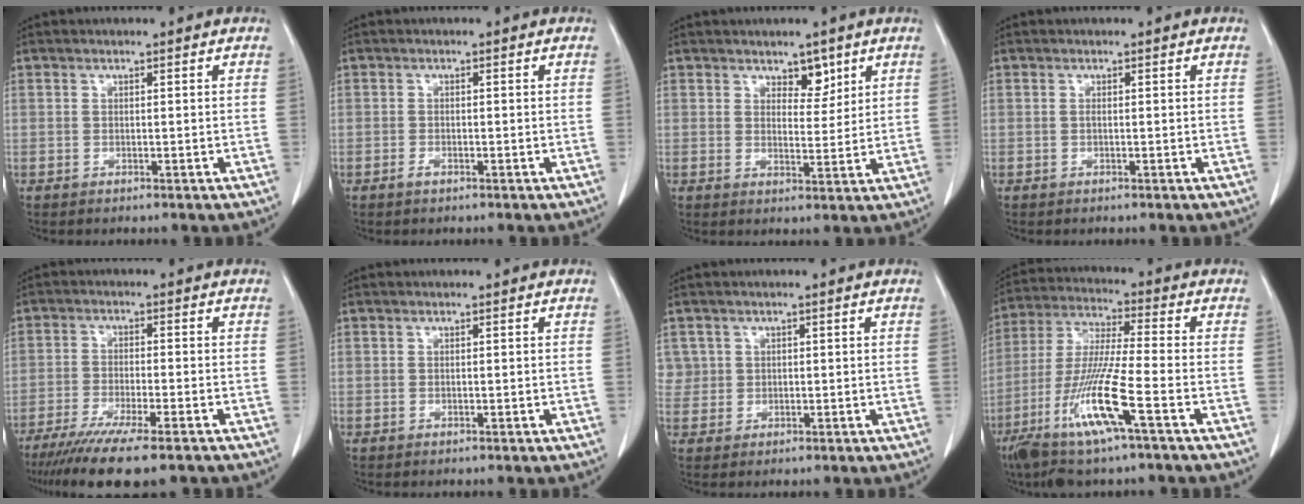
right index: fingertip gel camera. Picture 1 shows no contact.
{"total": 1.4, "force": [-0.8, 0.7, 1.0], "torque": [-0.016, 0.003, -0.012]}
{"total": 4.3, "force": [2.7, 2.4, 2.3], "torque": [-0.030, -0.001, 0.047]}
{"total": 0.5, "force": [-0.1, 0.2, 0.4], "torque": [-0.013, 0.000, -0.001]}
{"total": 13.7, "force": [-10.3, 1.9, 8.9], "torque": [-0.154, -0.032, -0.162]}
{"total": 0.0}
{"total": 3.8, "force": [1.0, 3.7, 0.2], "torque": [0.004, 0.016, 0.026]}
{"total": 15.5, "force": [-6.7, 0.5, 14.0], "torque": [-0.297, -0.025, -0.127]}